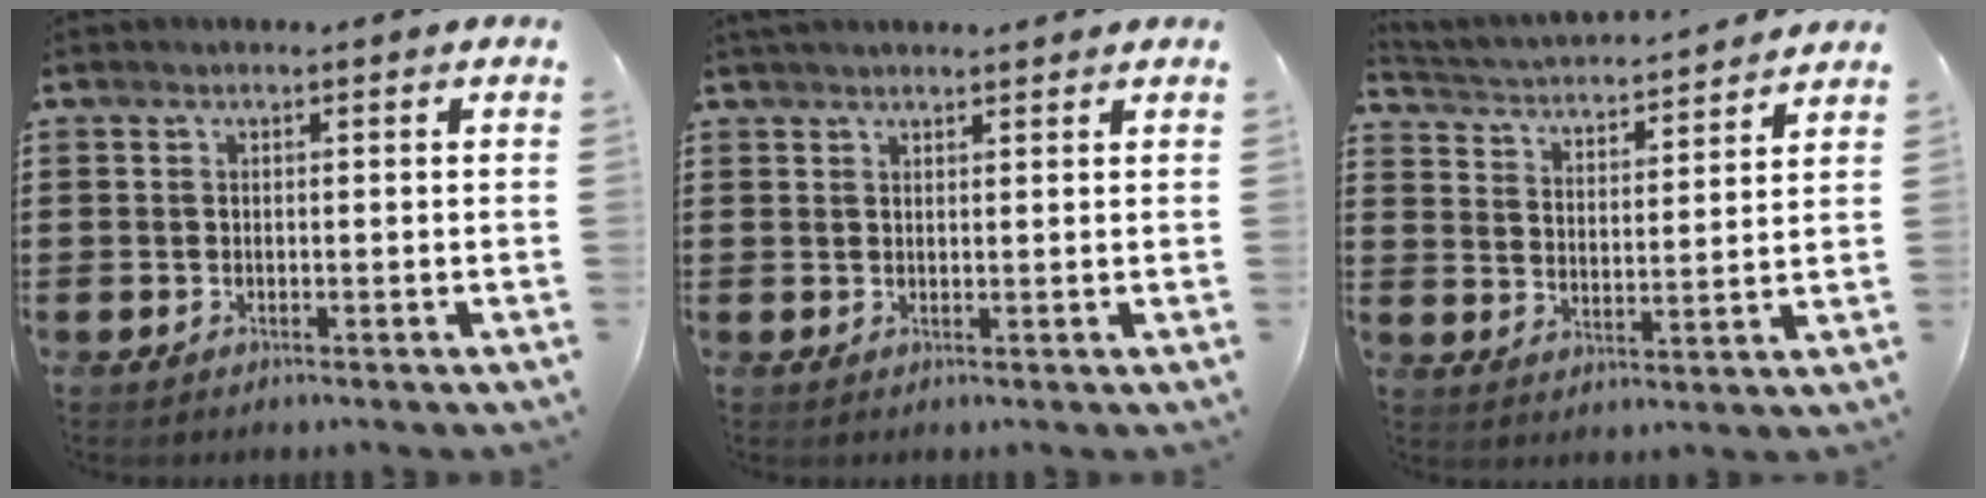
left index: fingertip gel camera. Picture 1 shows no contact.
{"total": 1.8, "force": [1.8, 0.3, 0.5], "torque": [-0.014, 0.003, 0.034]}
{"total": 3.0, "force": [3.0, -0.1, 0.2], "torque": [-0.025, -0.032, 0.042]}